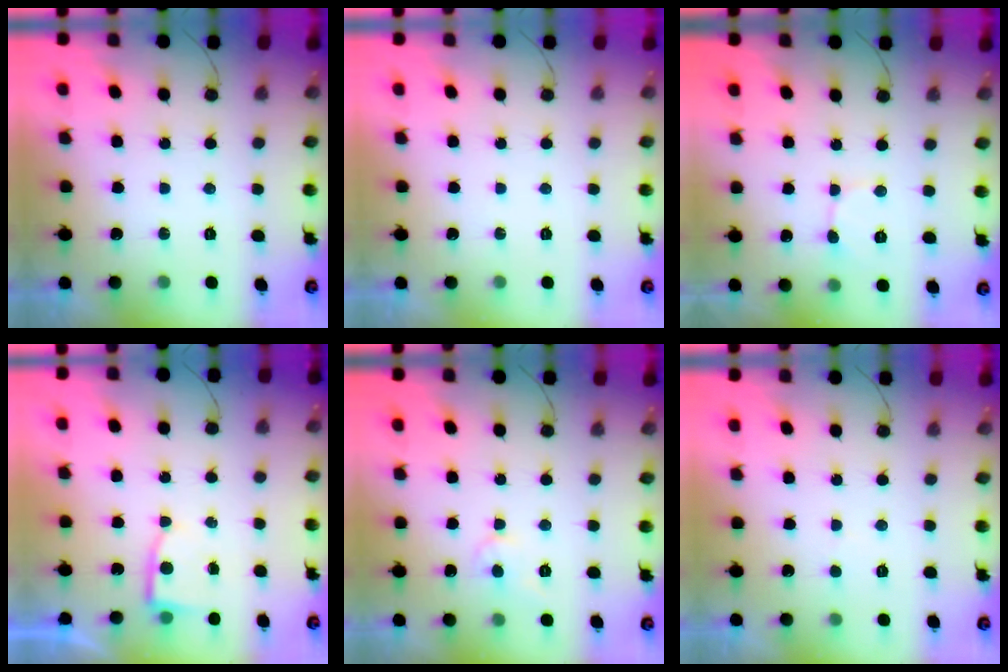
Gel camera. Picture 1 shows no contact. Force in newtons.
{"total": 0.0}
{"total": 2.4, "press": 2.4, "slide": 0.3}
{"total": 2.8, "press": 2.8, "slide": 0.3}
{"total": 4.4, "press": 4.4, "slide": 0.6}
{"total": 2.4, "press": 2.4, "slide": 0.2}